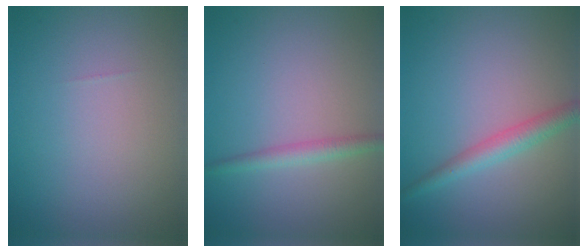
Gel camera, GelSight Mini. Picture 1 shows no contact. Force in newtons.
{"total": 1.8, "press": 1.8, "slide": 0.0}
{"total": 2.6, "press": 2.6, "slide": 0.0}